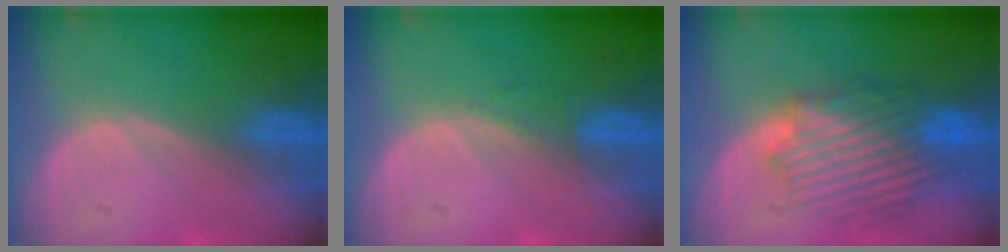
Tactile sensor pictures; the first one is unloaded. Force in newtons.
{"total": 0.7, "press": 0.7, "slide": 0.1}
{"total": 8.9, "press": 8.8, "slide": 1.5}